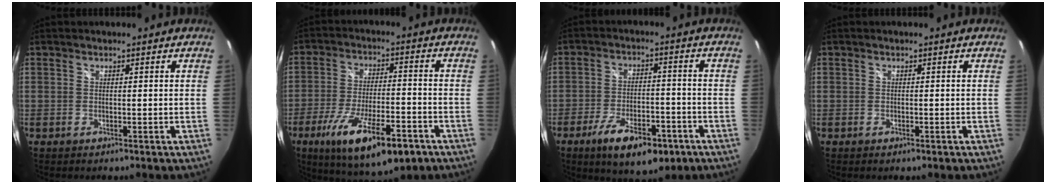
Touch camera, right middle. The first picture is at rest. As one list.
[{"total": 17.6, "force": [-9.8, 4.9, 13.8], "torque": [-0.252, -0.044, -0.156]}, {"total": 13.3, "force": [-7.9, 5.4, 9.3], "torque": [-0.175, -0.016, -0.120]}, {"total": 0.0}]